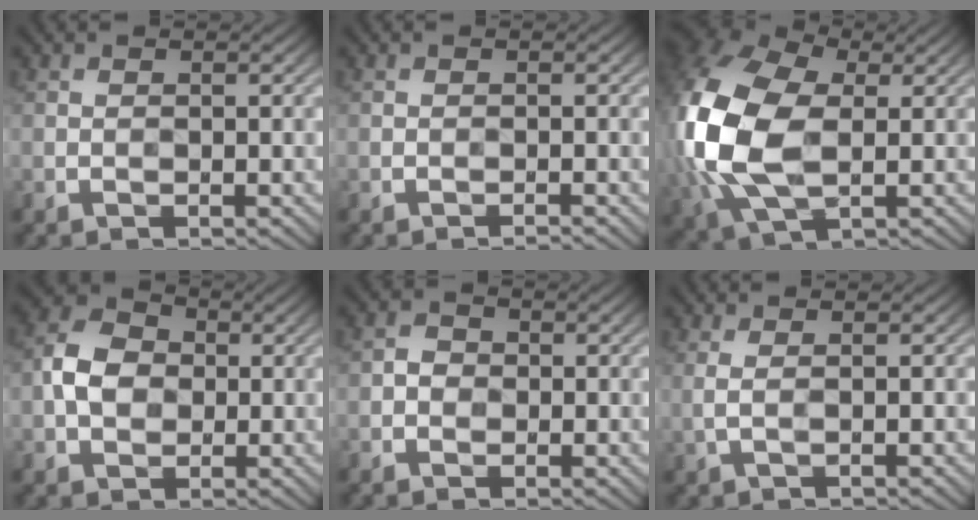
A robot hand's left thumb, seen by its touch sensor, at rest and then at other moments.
{"total": 0.6, "force": [-0.5, 0.0, 0.3], "torque": [-0.003, 0.003, -0.015]}
{"total": 17.8, "force": [0.1, 11.6, 13.4], "torque": [-0.349, -0.016, 0.009]}
{"total": 5.9, "force": [-0.1, 4.6, 3.7], "torque": [-0.079, 0.008, -0.008]}
{"total": 1.7, "force": [-0.3, 1.5, 0.7], "torque": [-0.015, -0.002, -0.013]}
{"total": 1.6, "force": [0.5, 0.4, 1.5], "torque": [-0.032, 0.005, 0.006]}